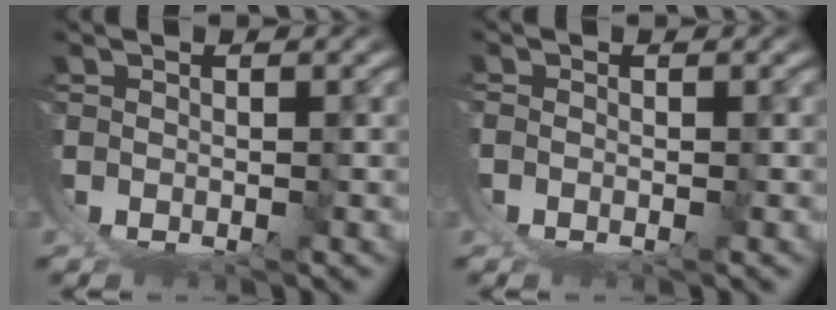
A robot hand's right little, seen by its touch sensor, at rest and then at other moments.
{"total": 0.7, "force": [-0.2, -0.6, -0.3], "torque": [0.014, 0.002, -0.005]}